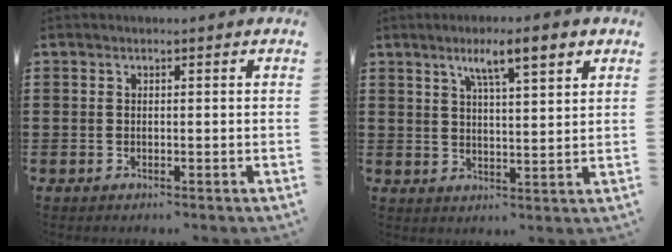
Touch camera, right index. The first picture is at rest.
{"total": 6.1, "force": [3.6, 0.9, 4.8], "torque": [-0.088, -0.003, 0.054]}